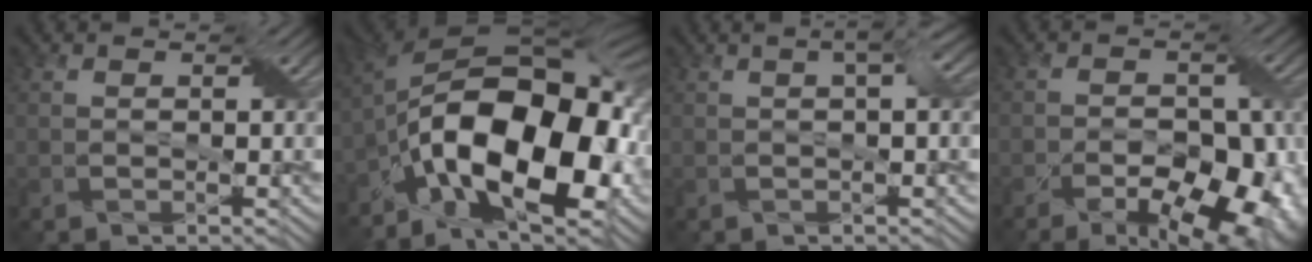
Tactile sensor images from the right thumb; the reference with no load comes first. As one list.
[{"total": 19.0, "force": [-6.4, 9.3, 15.3], "torque": [-0.260, -0.013, -0.106]}, {"total": 2.7, "force": [0.6, 0.2, 2.6], "torque": [-0.046, 0.011, 0.007]}, {"total": 14.6, "force": [-8.3, 8.0, 9.0], "torque": [-0.070, -0.010, -0.094]}]